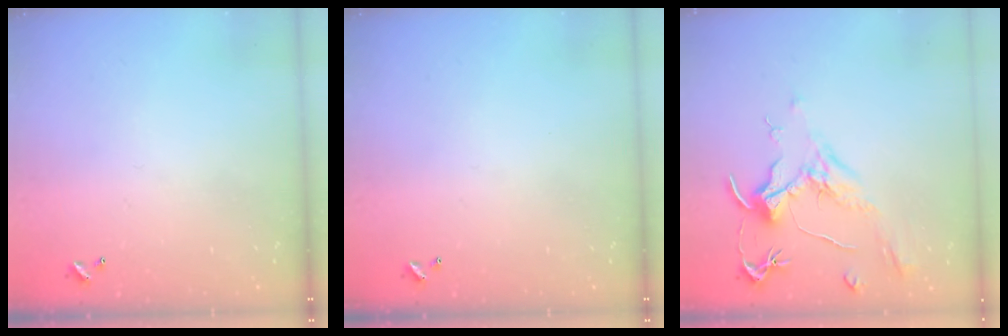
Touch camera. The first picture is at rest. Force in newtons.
{"total": 0.0}
{"total": 2.1, "press": 2.0, "slide": 0.8}